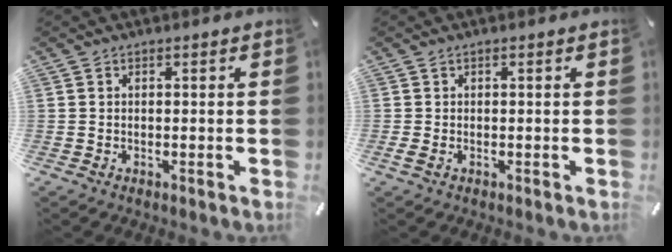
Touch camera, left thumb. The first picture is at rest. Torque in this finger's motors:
{"motor_torque": [0.17, 0.35, 0.17, -0.01, 0.06]}